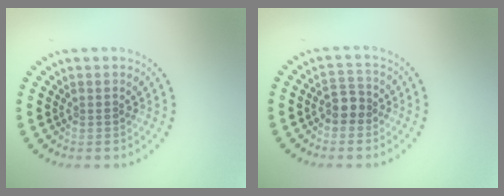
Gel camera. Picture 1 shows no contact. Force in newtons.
{"total": 2.0, "press": 1.8, "slide": 0.9}